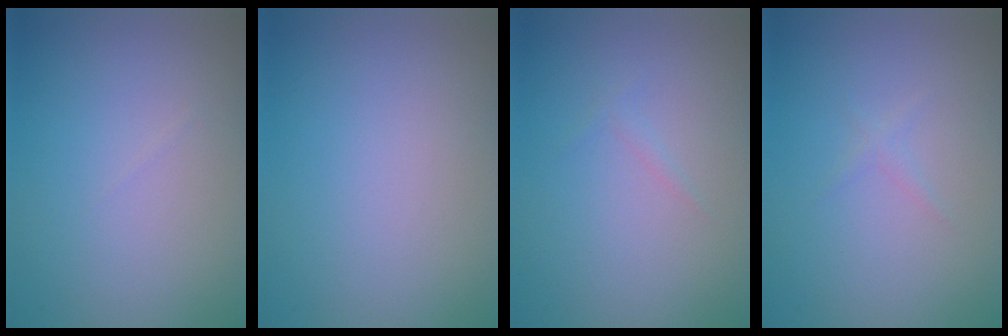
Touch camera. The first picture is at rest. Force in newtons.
{"total": 0.0}
{"total": 0.5, "press": 0.5, "slide": 0.1}
{"total": 0.6, "press": 0.6, "slide": 0.1}